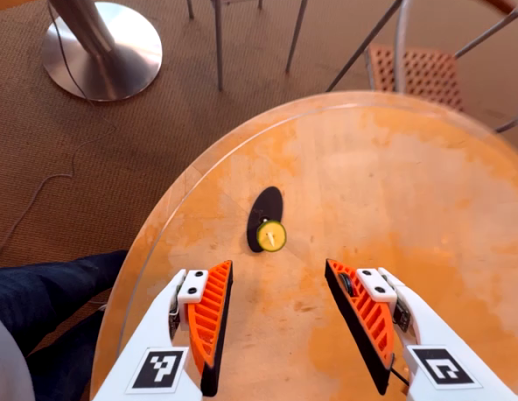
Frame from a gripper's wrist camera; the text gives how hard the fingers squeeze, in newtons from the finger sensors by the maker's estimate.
{"total": 0.0}